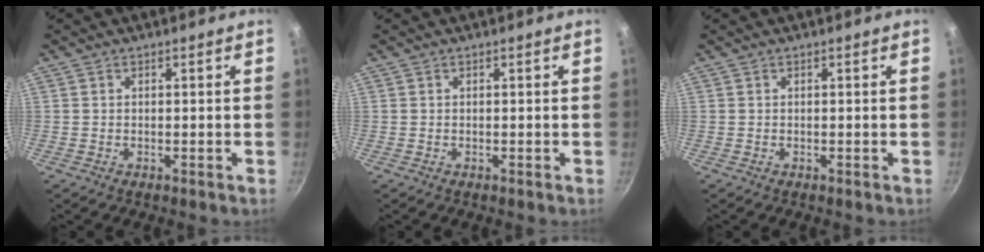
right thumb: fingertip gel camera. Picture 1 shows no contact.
{"total": 0.0}
{"total": 0.0}